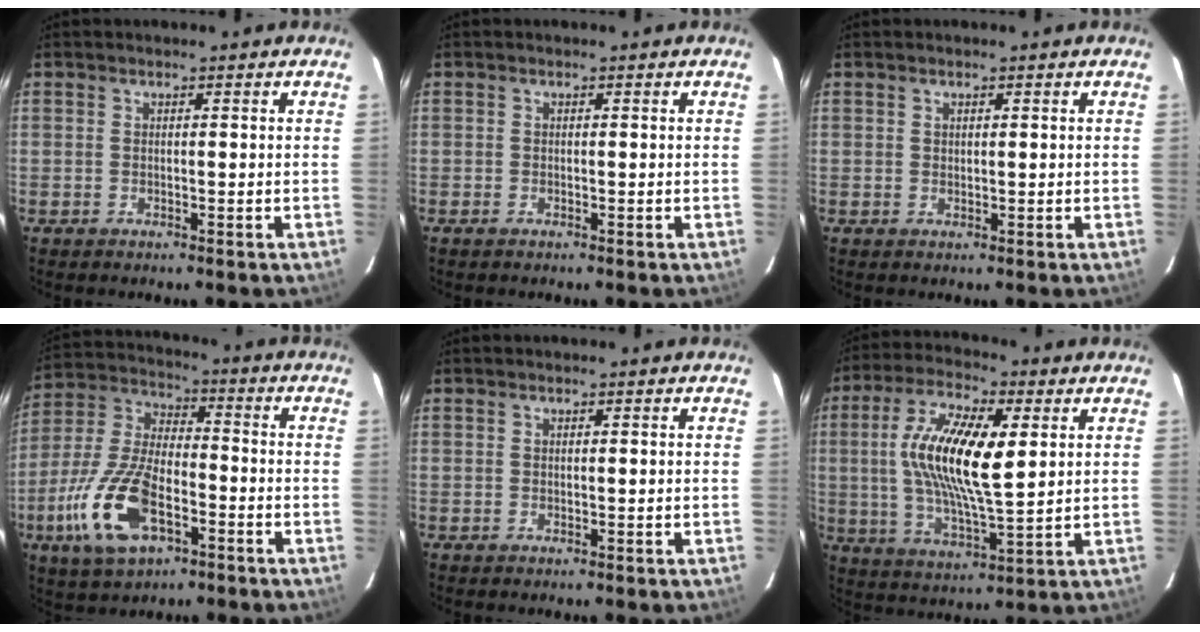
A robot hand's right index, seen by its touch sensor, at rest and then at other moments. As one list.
[{"total": 0.5, "force": [-0.4, 0.3, 0.1], "torque": [-0.004, -0.002, -0.008]}, {"total": 0.7, "force": [0.5, 0.5, 0.2], "torque": [-0.002, 0.002, 0.009]}, {"total": 16.6, "force": [-6.9, 7.7, 12.9], "torque": [-0.289, -0.007, -0.130]}, {"total": 0.0}, {"total": 15.8, "force": [3.1, 5.1, 14.6], "torque": [-0.276, 0.008, 0.056]}]